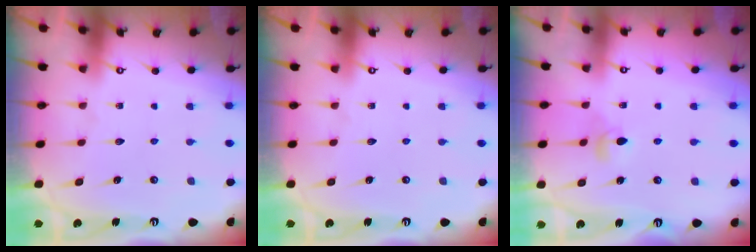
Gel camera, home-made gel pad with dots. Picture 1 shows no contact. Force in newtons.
{"total": 0.0}
{"total": 4.1, "press": 4.0, "slide": 0.8}